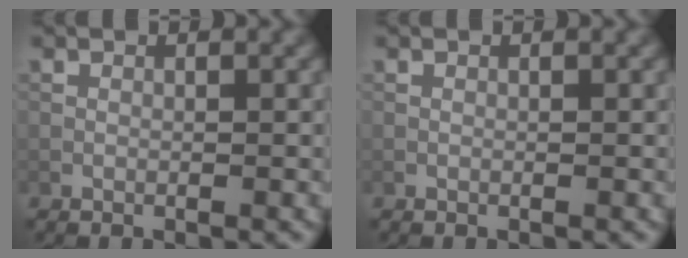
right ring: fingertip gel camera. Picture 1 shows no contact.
{"total": 0.0}